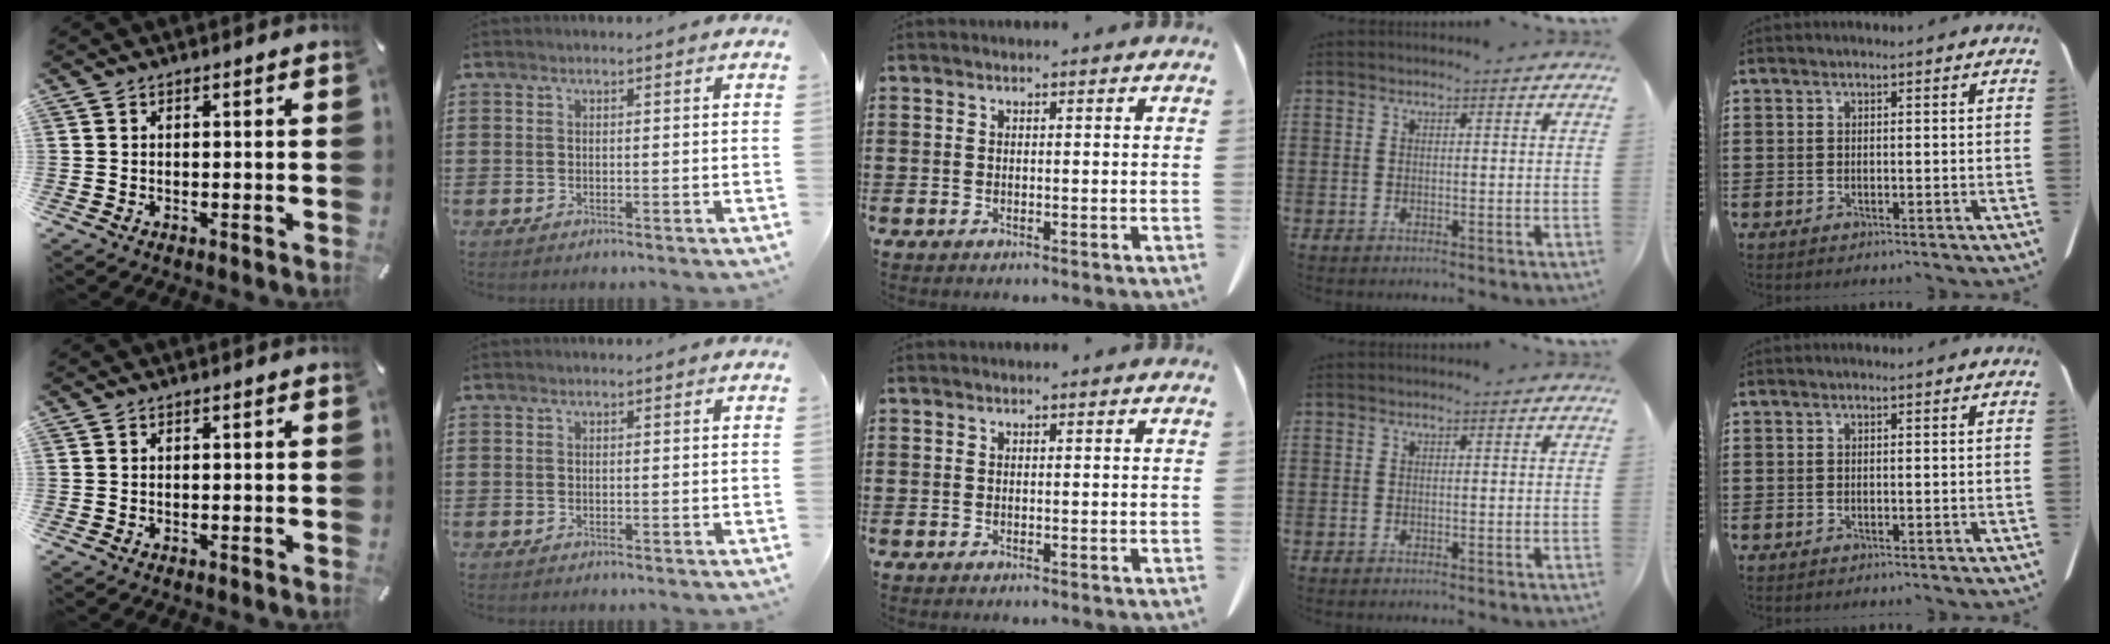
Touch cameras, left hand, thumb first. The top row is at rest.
{}